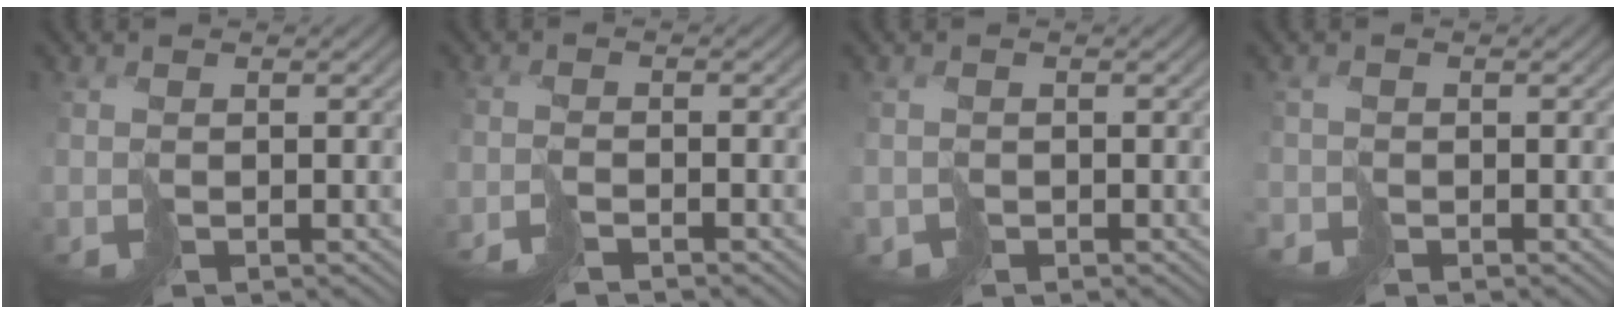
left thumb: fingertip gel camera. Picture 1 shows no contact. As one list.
[{"total": 2.0, "force": [-1.8, 0.3, 0.7], "torque": [-0.016, -0.005, -0.042]}, {"total": 1.7, "force": [-0.3, 0.0, -1.7], "torque": [0.038, -0.003, -0.003]}, {"total": 1.6, "force": [-1.5, 0.2, -0.5], "torque": [0.010, -0.011, -0.033]}]